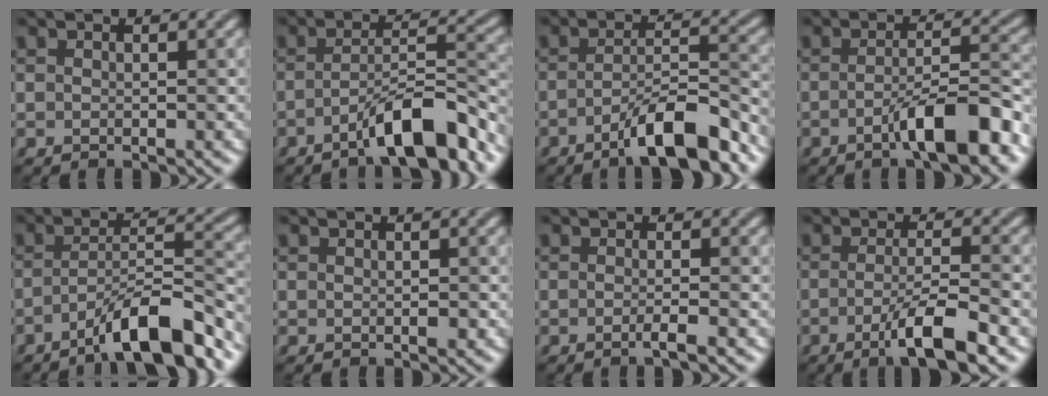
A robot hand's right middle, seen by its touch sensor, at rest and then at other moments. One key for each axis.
{"total": 6.7, "fx": -4.0, "fy": 1.4, "fz": 5.2, "tx": -0.080, "ty": 0.013, "tz": -0.067}
{"total": 7.0, "fx": -4.4, "fy": 1.5, "fz": 5.3, "tx": -0.082, "ty": 0.009, "tz": -0.073}
{"total": 6.4, "fx": -3.0, "fy": 1.2, "fz": 5.5, "tx": -0.084, "ty": 0.010, "tz": -0.051}
{"total": 8.1, "fx": -5.3, "fy": 1.6, "fz": 5.8, "tx": -0.090, "ty": 0.012, "tz": -0.090}
{"total": 0.6, "fx": -0.1, "fy": 0.2, "fz": 0.5, "tx": -0.009, "ty": 0.000, "tz": 0.000}
{"total": 1.7, "fx": -0.7, "fy": 0.3, "fz": 1.5, "tx": -0.020, "ty": 0.000, "tz": -0.019}
{"total": 5.4, "fx": -2.4, "fy": 0.9, "fz": 4.8, "tx": -0.081, "ty": 0.001, "tz": -0.046}